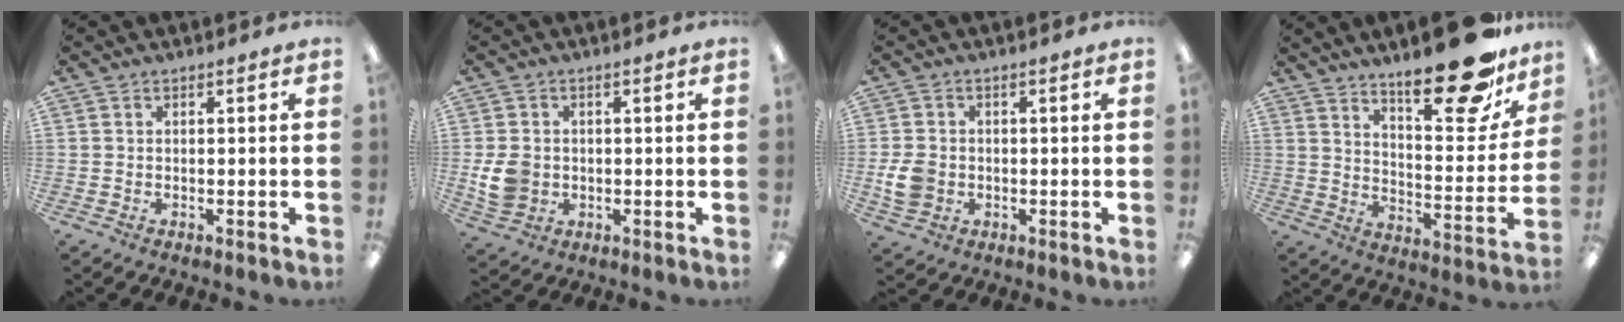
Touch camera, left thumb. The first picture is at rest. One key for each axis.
{"total": 7.1, "fx": -0.4, "fy": 6.0, "fz": 3.6, "tx": -0.070, "ty": 0.007, "tz": -0.004}
{"total": 6.3, "fx": -0.9, "fy": 5.2, "fz": 3.4, "tx": -0.070, "ty": 0.006, "tz": -0.016}
{"total": 21.4, "fx": 16.1, "fy": 6.7, "fz": 12.4, "tx": -0.177, "ty": -0.108, "tz": 0.263}